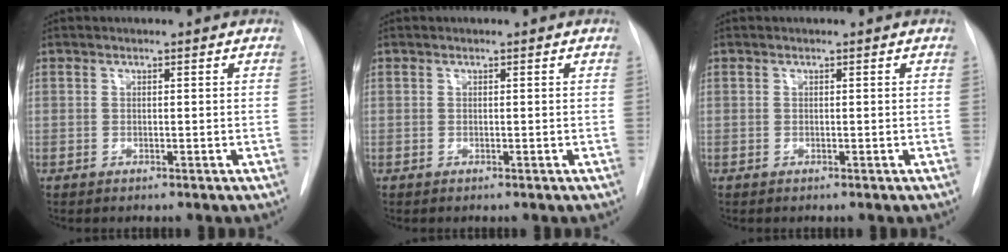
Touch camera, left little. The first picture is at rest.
{"total": 0.0}
{"total": 0.0}